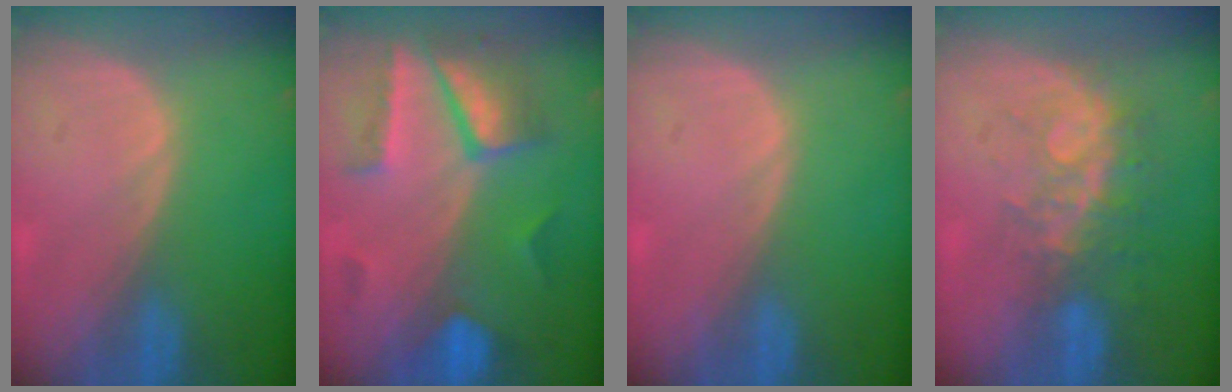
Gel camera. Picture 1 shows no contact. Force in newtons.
{"total": 8.2, "press": 7.7, "slide": 2.7}
{"total": 0.0}
{"total": 8.4, "press": 7.0, "slide": 4.7}